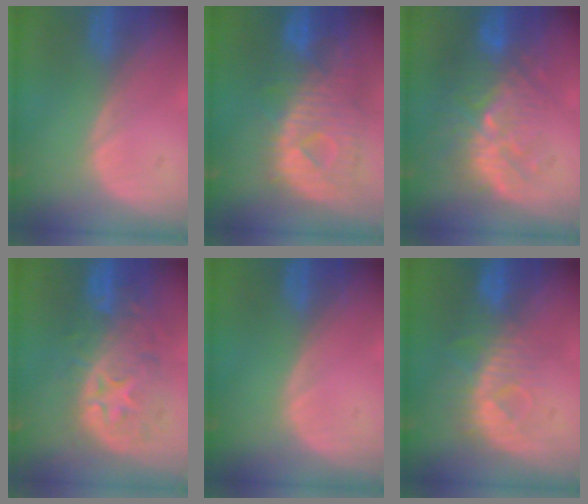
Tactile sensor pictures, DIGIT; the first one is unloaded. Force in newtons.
{"total": 11.0, "press": 9.7, "slide": 5.2}
{"total": 10.1, "press": 9.4, "slide": 3.7}
{"total": 11.1, "press": 9.9, "slide": 5.1}
{"total": 0.0}
{"total": 8.2, "press": 7.4, "slide": 3.5}